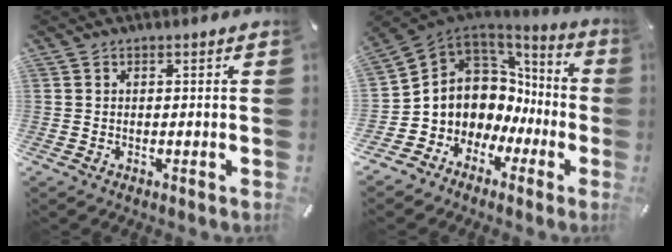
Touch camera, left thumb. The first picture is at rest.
{"total": 8.2, "force": [1.4, 7.9, 1.4], "torque": [-0.043, -0.045, 0.041]}